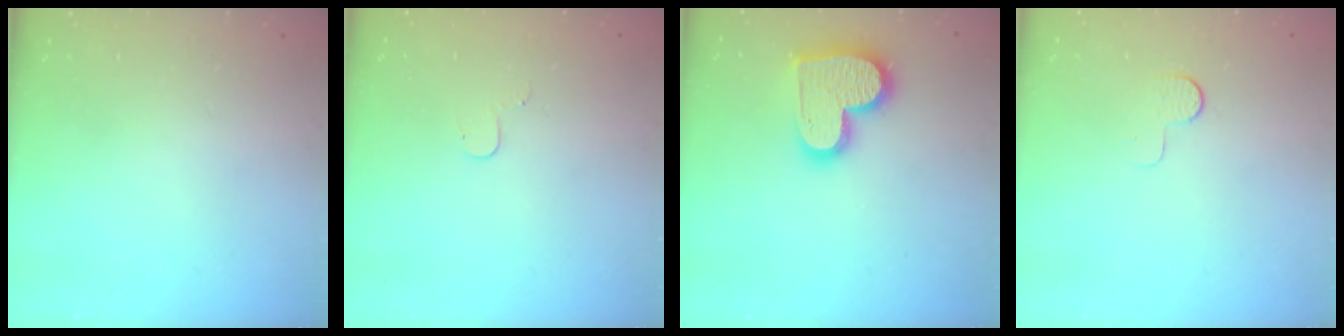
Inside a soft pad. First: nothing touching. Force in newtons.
{"total": 3.2, "press": 3.2, "slide": 0.3}
{"total": 15.9, "press": 15.8, "slide": 1.5}
{"total": 4.9, "press": 4.8, "slide": 0.5}